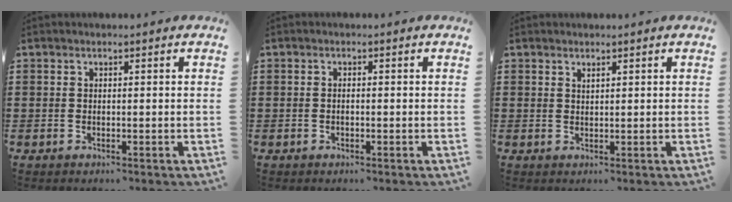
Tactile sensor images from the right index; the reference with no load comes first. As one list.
[{"total": 0.6, "force": [-0.2, 0.1, 0.6], "torque": [-0.014, -0.006, -0.001]}, {"total": 0.8, "force": [0.7, 0.3, 0.2], "torque": [-0.006, 0.001, 0.013]}]